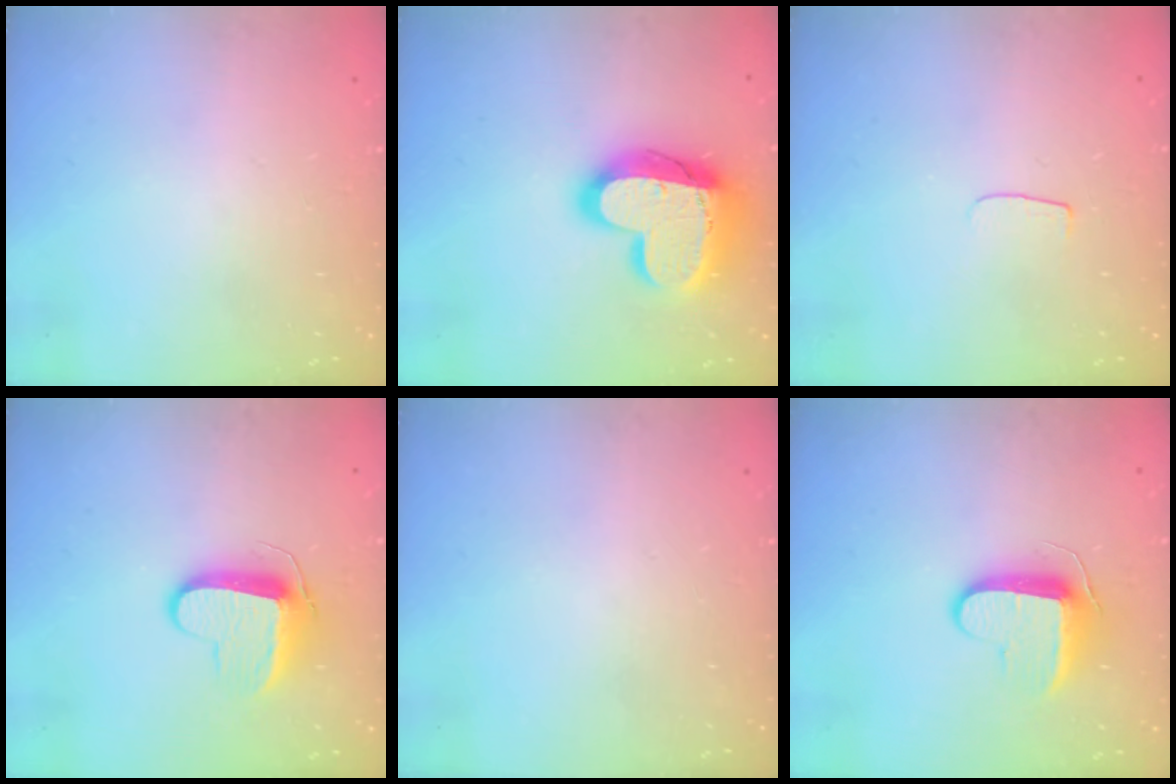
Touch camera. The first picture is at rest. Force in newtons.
{"total": 19.7, "press": 19.7, "slide": 1.4}
{"total": 3.3, "press": 3.3, "slide": 0.3}
{"total": 9.8, "press": 9.8, "slide": 0.1}
{"total": 0.0}
{"total": 10.5, "press": 10.4, "slide": 1.2}